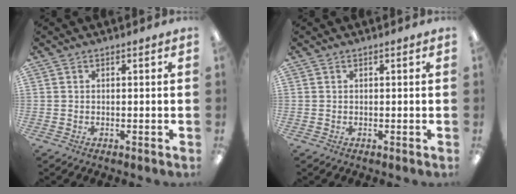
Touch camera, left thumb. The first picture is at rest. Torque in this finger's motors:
{"motor_torque": [0.00, 0.00, 0.00, 0.00, 0.00]}